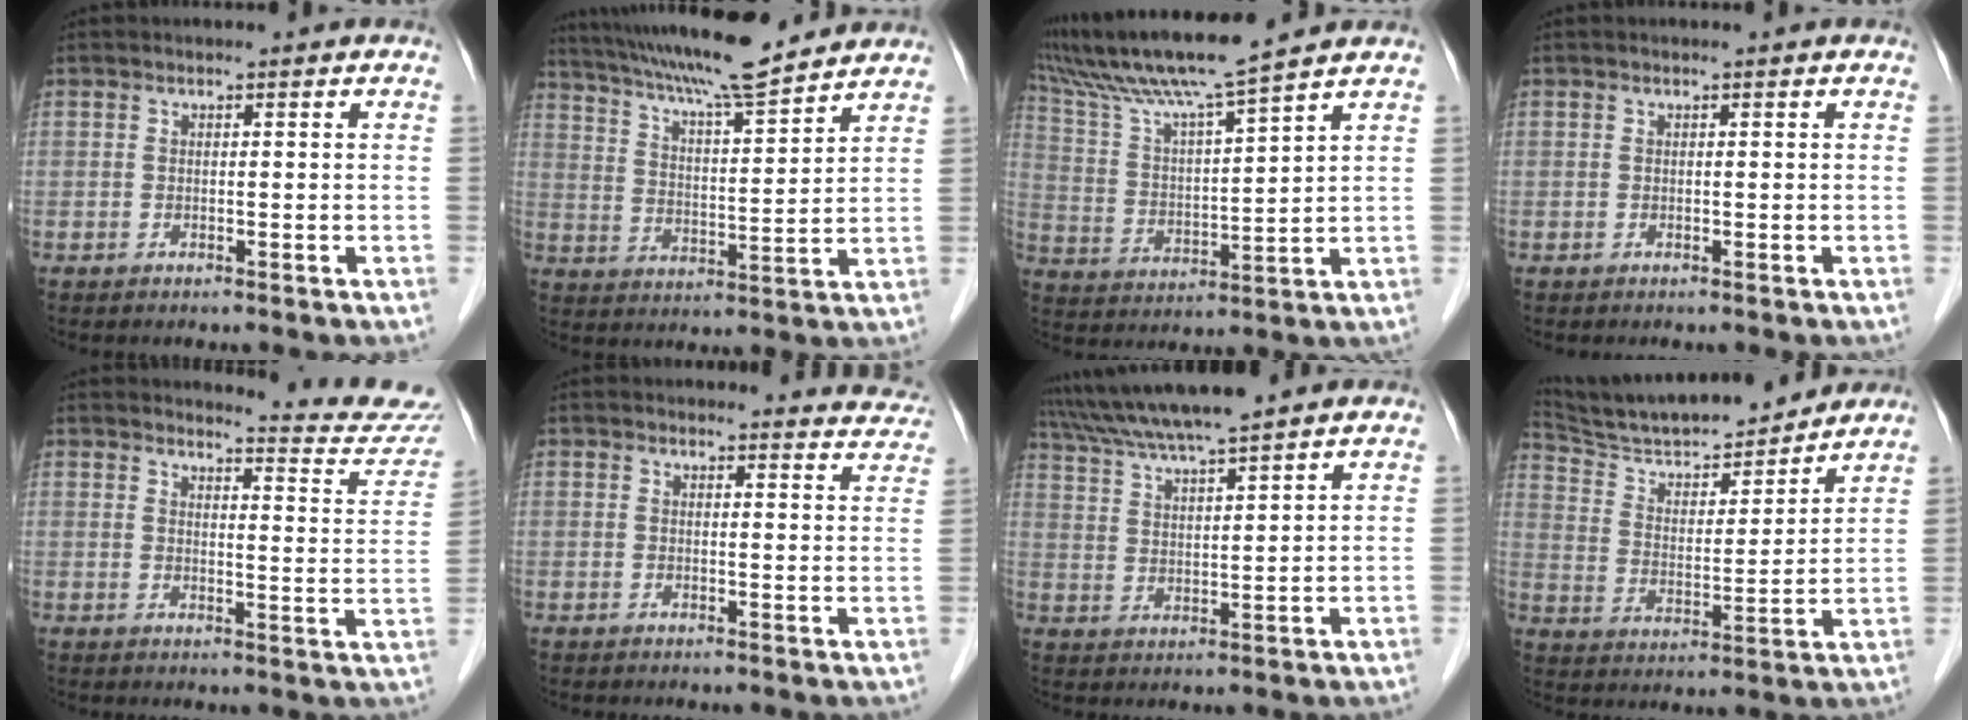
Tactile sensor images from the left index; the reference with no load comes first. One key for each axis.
{"total": 16.6, "fx": 14.6, "fy": 1.0, "fz": 7.8, "tx": -0.138, "ty": 0.015, "tz": 0.233}
{"total": 14.0, "fx": 11.8, "fy": -1.5, "fz": 7.4, "tx": -0.145, "ty": 0.011, "tz": 0.212}
{"total": 0.0}
{"total": 10.6, "fx": 10.6, "fy": 0.0, "fz": 0.4, "tx": 0.004, "ty": -0.072, "tz": 0.104}
{"total": 6.8, "fx": 6.7, "fy": 1.1, "fz": -0.2, "tx": 0.025, "ty": -0.030, "tz": 0.044}
{"total": 11.6, "fx": 10.2, "fy": -0.6, "fz": 5.5, "tx": -0.104, "ty": 0.026, "tz": 0.173}
{"total": 17.4, "fx": 16.1, "fy": 2.1, "fz": 6.2, "tx": -0.112, "ty": 0.001, "tz": 0.261}